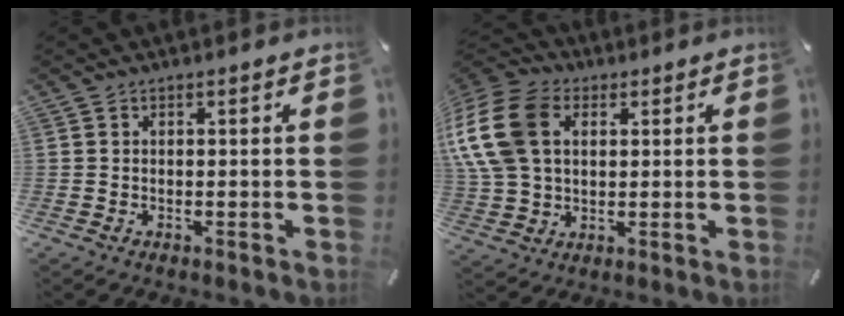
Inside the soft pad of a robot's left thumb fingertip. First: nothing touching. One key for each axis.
{"total": 17.2, "fx": 4.4, "fy": 12.8, "fz": 10.7, "tx": -0.266, "ty": 0.004, "tz": 0.079}